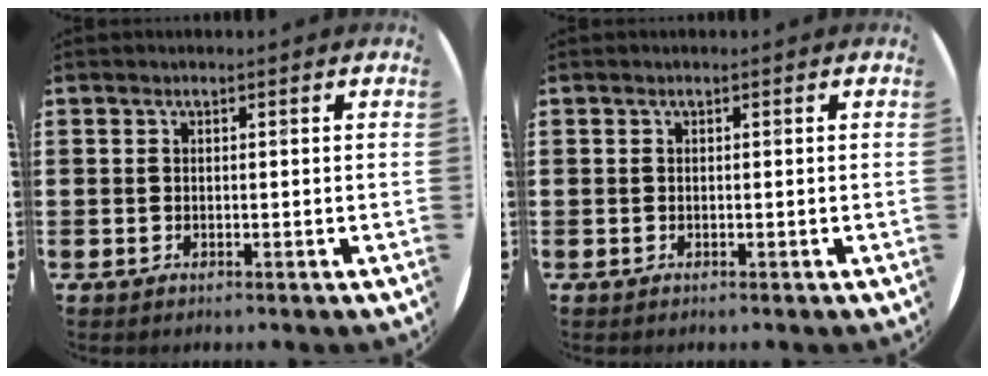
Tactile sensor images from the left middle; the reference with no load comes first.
{"total": 0.0}